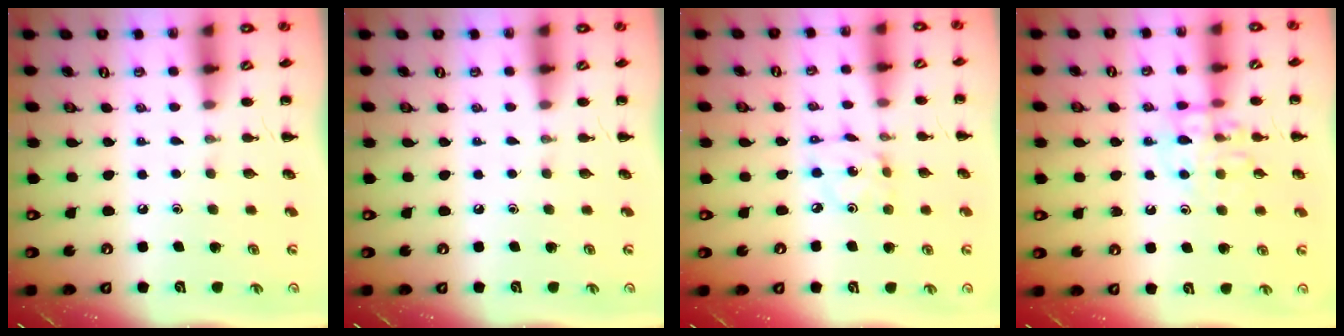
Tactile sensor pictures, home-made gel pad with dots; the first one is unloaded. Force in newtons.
{"total": 0.0}
{"total": 2.4, "press": 2.4, "slide": 0.4}
{"total": 11.5, "press": 11.4, "slide": 0.9}